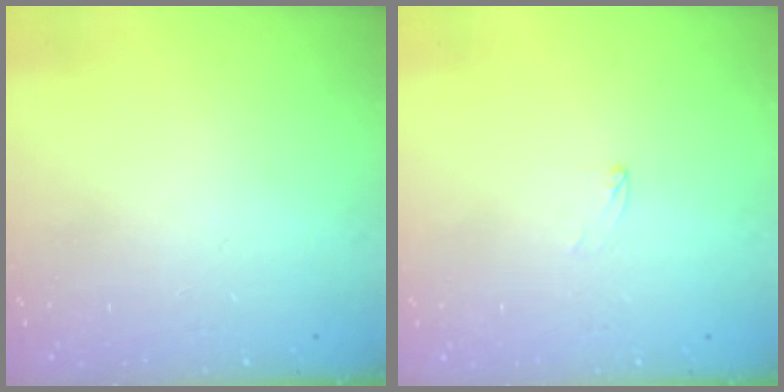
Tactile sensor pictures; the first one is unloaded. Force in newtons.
{"total": 2.2, "press": 2.2, "slide": 0.2}